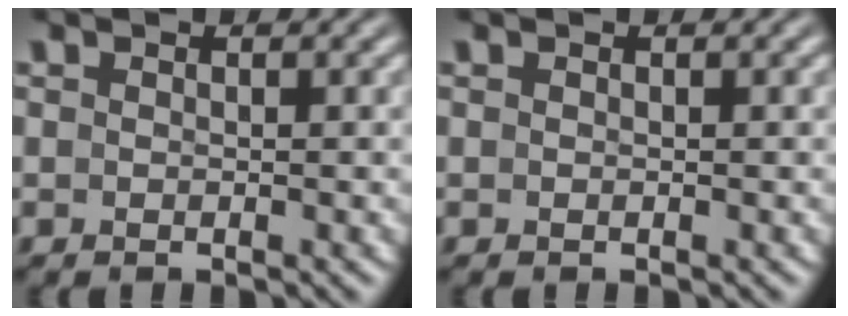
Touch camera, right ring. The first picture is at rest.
{"total": 0.0}